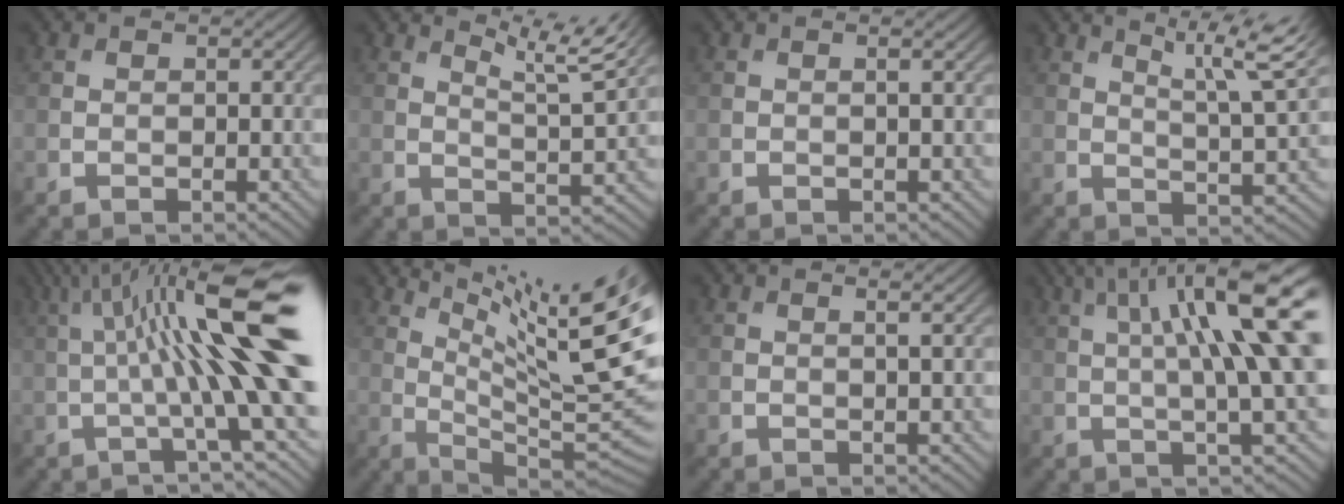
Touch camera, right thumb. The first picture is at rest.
{"total": 7.2, "force": [5.5, 0.8, 4.5], "torque": [-0.096, -0.001, 0.089]}
{"total": 1.1, "force": [0.1, 0.1, 1.1], "torque": [-0.017, 0.005, -0.001]}
{"total": 8.4, "force": [5.2, 1.2, 6.5], "torque": [-0.103, 0.010, 0.078]}
{"total": 15.4, "force": [2.0, 2.5, 15.1], "torque": [-0.226, 0.006, 0.041]}
{"total": 14.5, "force": [7.5, 2.6, 12.2], "torque": [-0.199, -0.001, 0.132]}
{"total": 1.8, "force": [0.6, 0.3, 1.7], "torque": [-0.027, 0.009, 0.002]}
{"total": 13.1, "force": [3.4, 2.5, 12.4], "torque": [-0.187, 0.007, 0.064]}